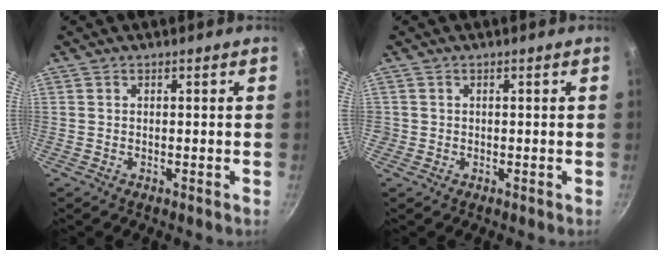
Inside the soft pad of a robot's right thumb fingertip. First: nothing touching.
{"total": 1.0, "force": [-0.2, 1.0, 0.1], "torque": [0.004, 0.006, -0.003]}